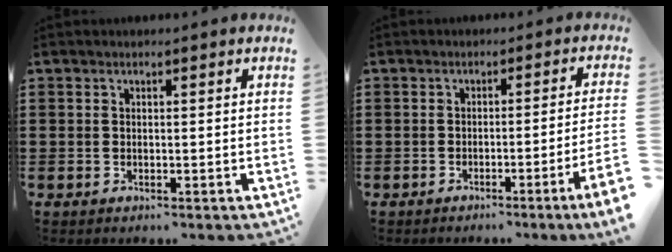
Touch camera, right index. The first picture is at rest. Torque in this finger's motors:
{"motor_torque": [0.45, -0.14, 0.31, 0.07]}